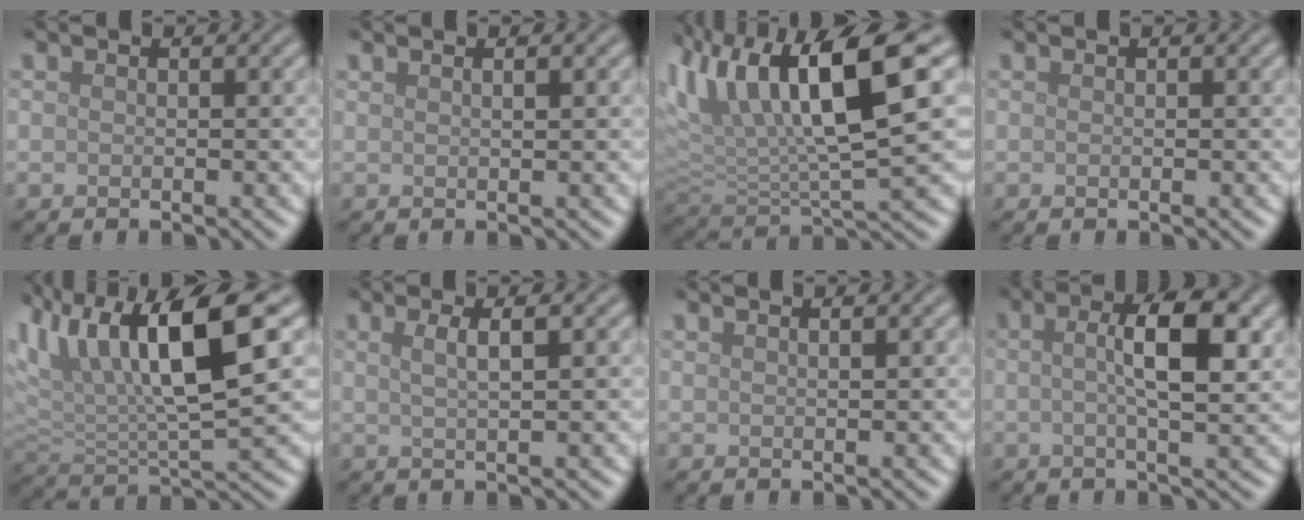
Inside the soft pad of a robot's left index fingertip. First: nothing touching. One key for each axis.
{"total": 1.3, "fx": 0.8, "fy": 0.4, "fz": 1.0, "tx": -0.007, "ty": 0.001, "tz": 0.004}
{"total": 11.9, "fx": 4.7, "fy": 3.1, "fz": 10.4, "tx": -0.182, "ty": 0.016, "tz": 0.087}
{"total": 0.0}
{"total": 10.8, "fx": 4.6, "fy": 3.0, "fz": 9.2, "tx": -0.163, "ty": 0.011, "tz": 0.080}
{"total": 2.6, "fx": 0.8, "fy": 0.8, "fz": 2.3, "tx": -0.030, "ty": 0.003, "tz": 0.011}
{"total": 1.0, "fx": 0.6, "fy": 0.3, "fz": 0.7, "tx": -0.007, "ty": 0.001, "tz": 0.004}
{"total": 6.0, "fx": 0.9, "fy": 1.5, "fz": 5.8, "tx": -0.082, "ty": 0.012, "tz": 0.009}